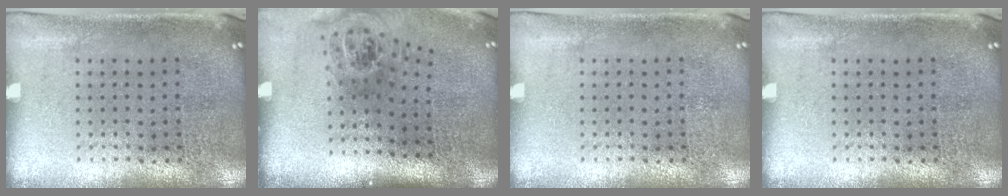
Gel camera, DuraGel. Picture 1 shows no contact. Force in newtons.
{"total": 1.6, "press": 1.2, "slide": 1.1}
{"total": 0.0}
{"total": 0.0}